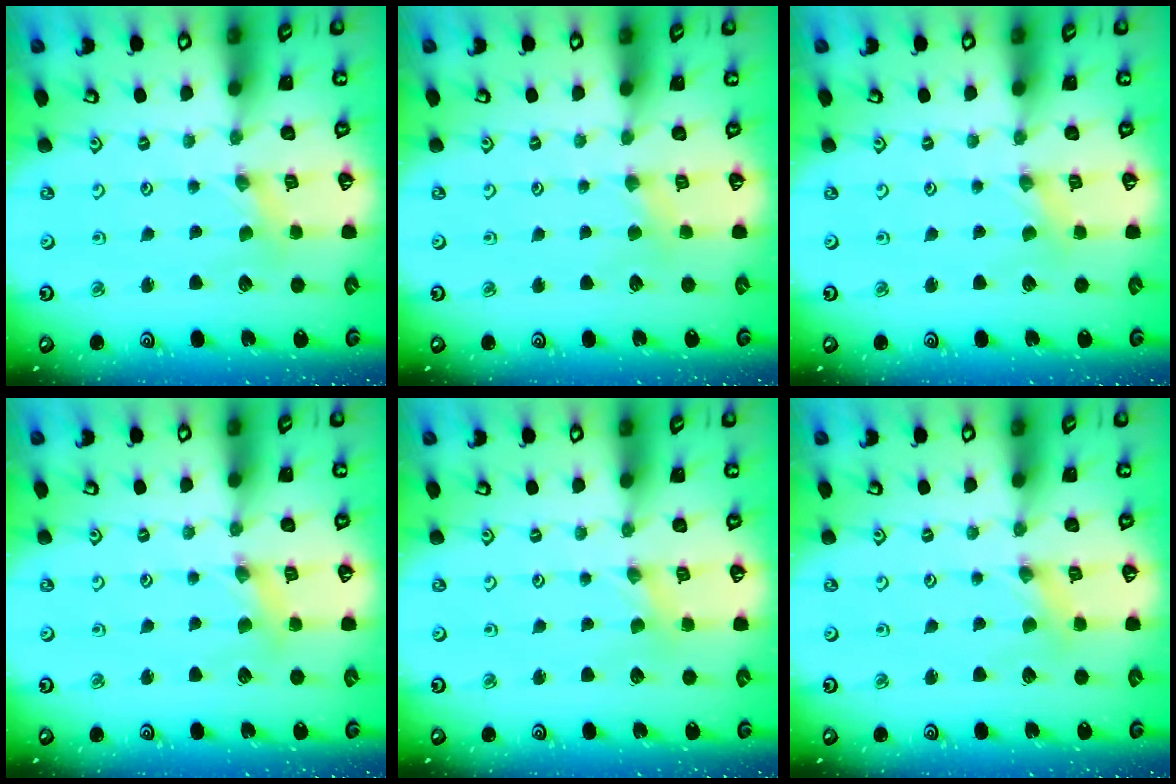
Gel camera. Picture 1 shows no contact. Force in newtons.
{"total": 2.8, "press": 2.7, "slide": 0.6}
{"total": 1.0, "press": 1.0, "slide": 0.2}
{"total": 2.7, "press": 2.7, "slide": 0.2}
{"total": 0.0}
{"total": 0.0}